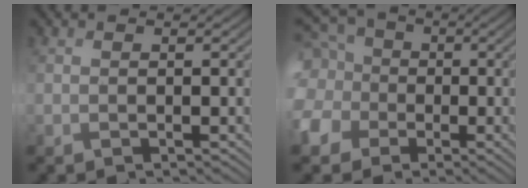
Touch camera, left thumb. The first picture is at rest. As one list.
[{"total": 11.6, "force": [-0.8, 10.2, 5.4], "torque": [-0.193, -0.003, -0.033]}]